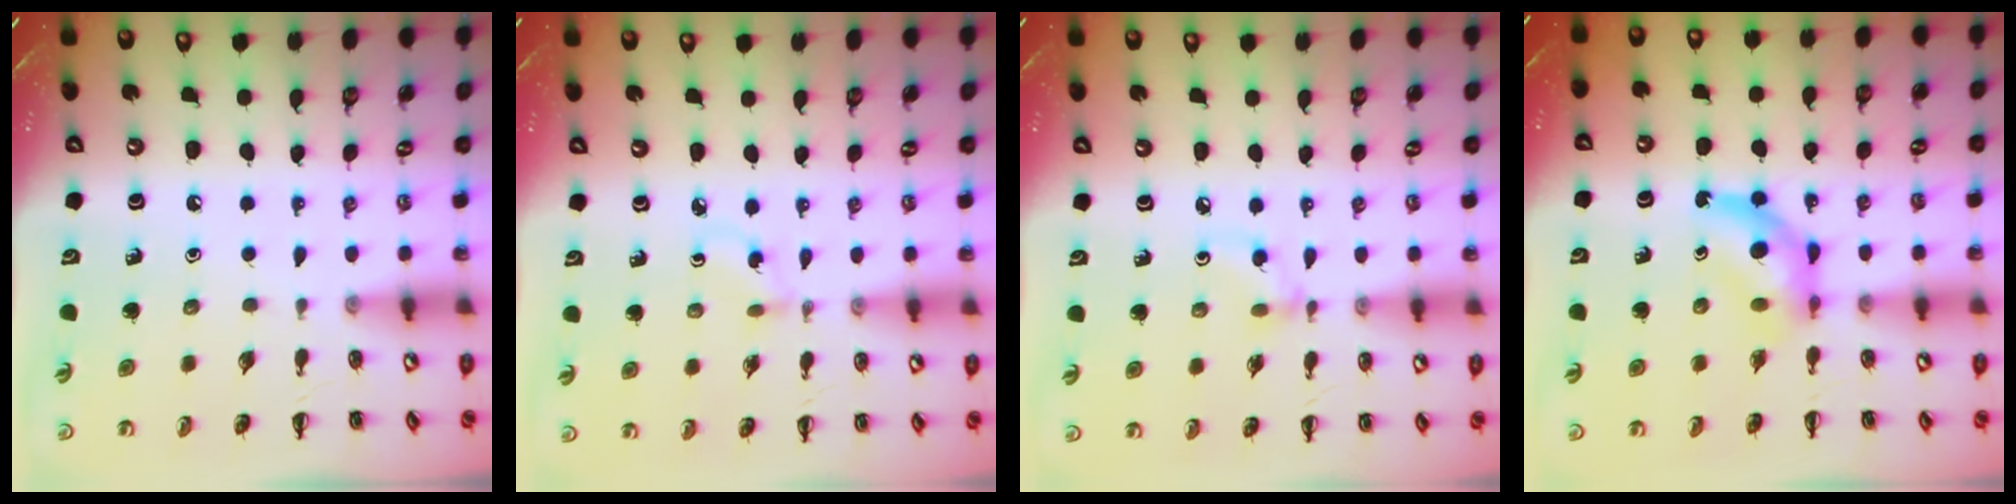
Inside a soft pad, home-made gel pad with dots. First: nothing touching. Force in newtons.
{"total": 2.1, "press": 1.9, "slide": 0.9}
{"total": 3.7, "press": 3.6, "slide": 0.7}
{"total": 6.1, "press": 6.0, "slide": 1.1}